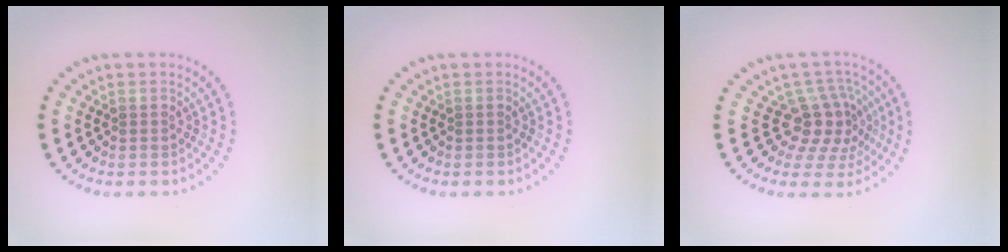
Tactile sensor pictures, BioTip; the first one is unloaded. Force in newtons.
{"total": 0.0}
{"total": 4.0, "press": 3.1, "slide": 2.6}